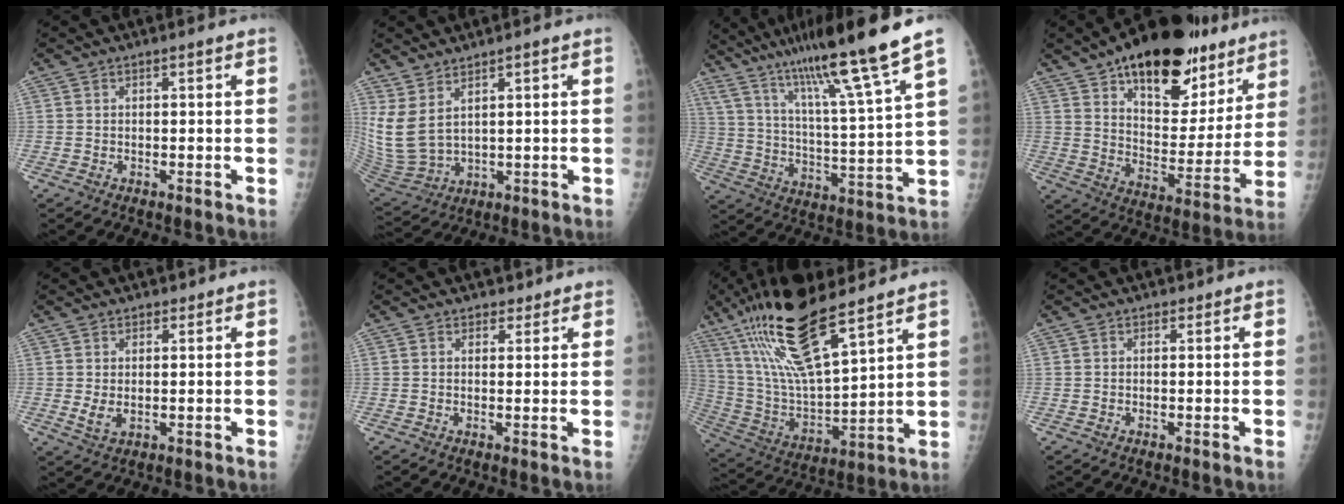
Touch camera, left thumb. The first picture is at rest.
{"total": 10.4, "force": [4.4, 6.1, 7.2], "torque": [-0.161, -0.029, 0.111]}
{"total": 19.4, "force": [13.5, 0.2, 14.0], "torque": [-0.215, -0.054, 0.228]}
{"total": 26.3, "force": [16.8, 12.6, 15.8], "torque": [-0.189, -0.056, 0.254]}
{"total": 3.0, "force": [0.6, 2.1, 2.0], "torque": [-0.033, -0.010, 0.015]}
{"total": 1.8, "force": [1.3, 1.2, 0.1], "torque": [0.017, -0.006, 0.012]}
{"total": 21.6, "force": [14.0, 5.0, 15.6], "torque": [-0.293, -0.051, 0.268]}
{"total": 0.0}